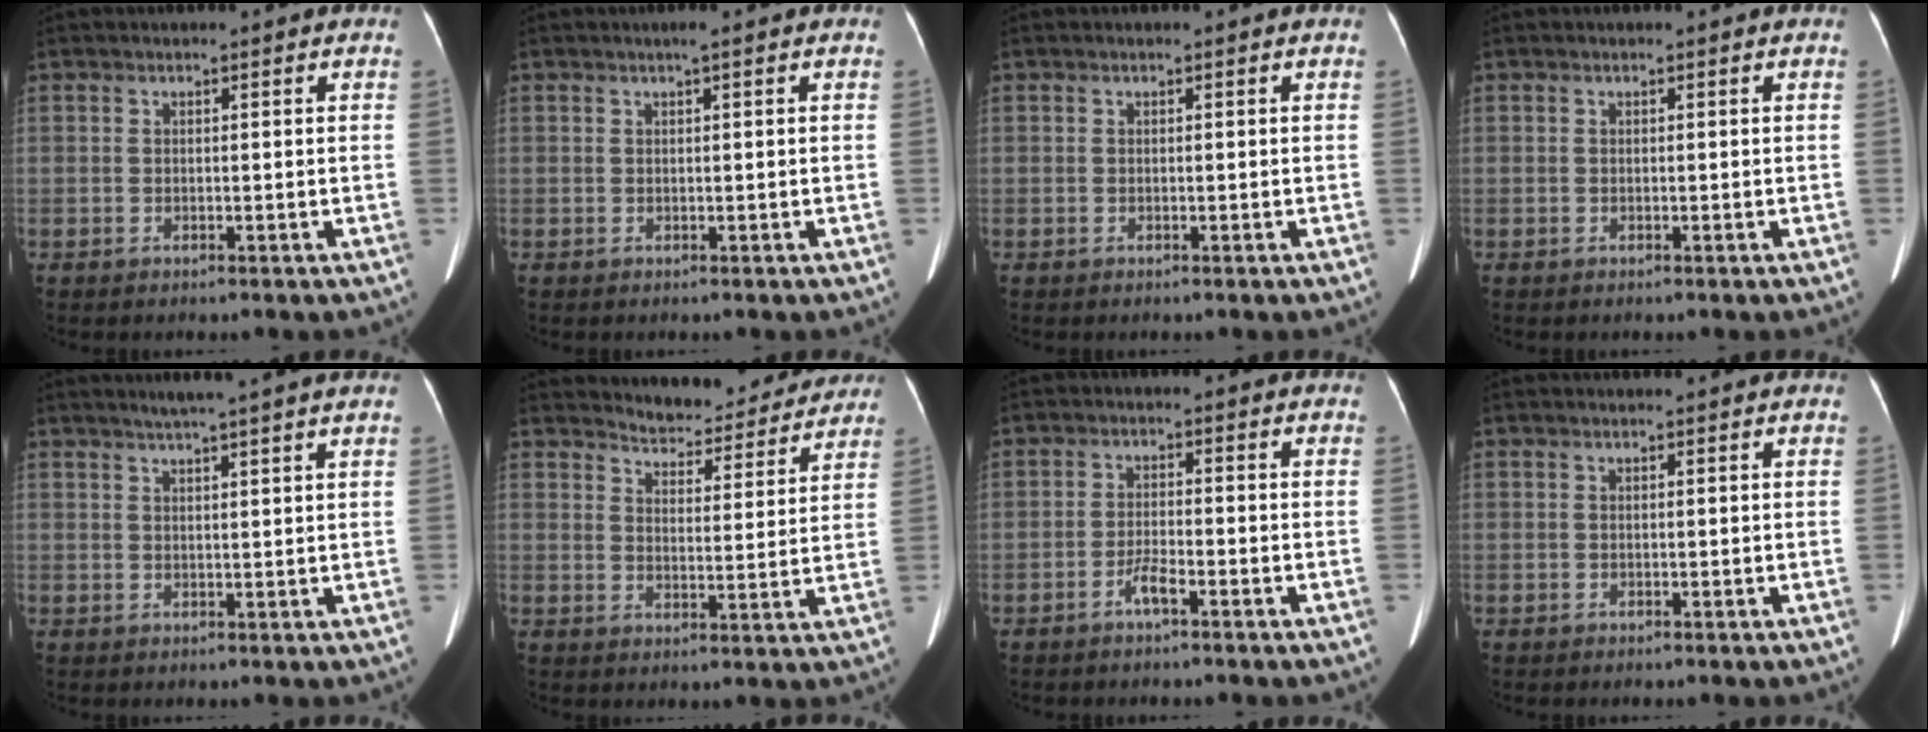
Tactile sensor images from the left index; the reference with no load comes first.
{"total": 0.9, "force": [0.6, 0.0, 0.6], "torque": [-0.012, 0.010, 0.012]}
{"total": 0.0}
{"total": 0.0}
{"total": 6.8, "force": [5.7, -0.9, 3.6], "torque": [-0.052, 0.017, 0.073]}
{"total": 11.6, "force": [11.2, 2.5, 1.6], "torque": [-0.013, -0.010, 0.137]}
{"total": 2.5, "force": [-1.6, 0.2, 1.9], "torque": [-0.040, -0.001, -0.033]}
{"total": 1.1, "force": [1.0, 0.0, 0.2], "torque": [-0.009, 0.005, 0.009]}